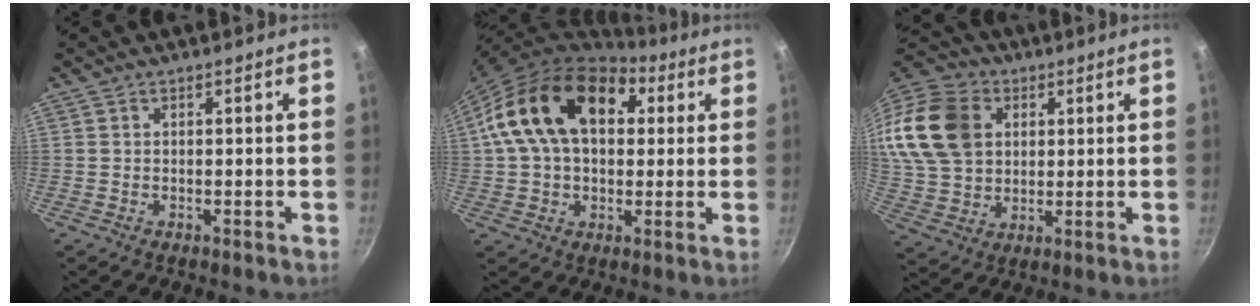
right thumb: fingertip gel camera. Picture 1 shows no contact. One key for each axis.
{"total": 20.1, "fx": 5.0, "fy": 13.4, "fz": 14.1, "tx": -0.220, "ty": 0.026, "tz": 0.071}
{"total": 22.9, "fx": 6.6, "fy": 17.5, "fz": 13.3, "tx": -0.282, "ty": 0.022, "tz": 0.126}